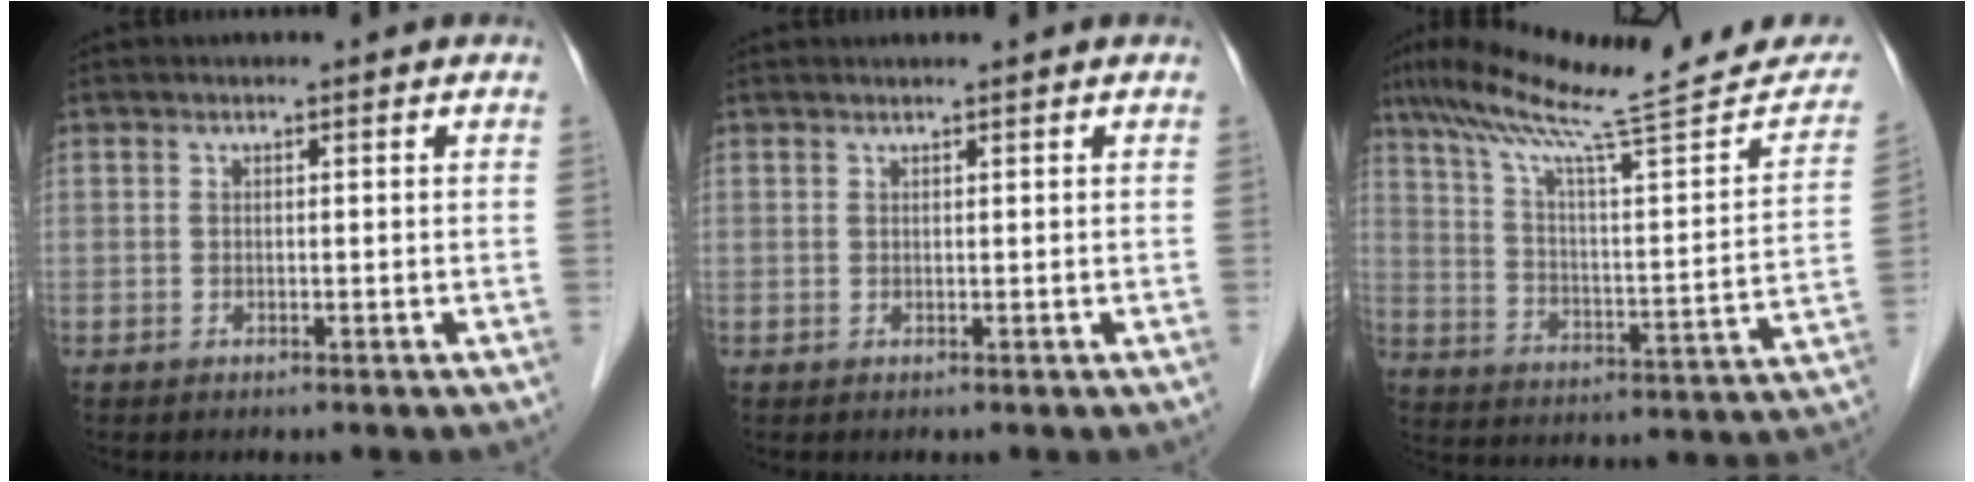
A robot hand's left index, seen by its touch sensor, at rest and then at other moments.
{"total": 1.2, "force": [1.2, -0.1, 0.4], "torque": [-0.006, 0.013, 0.024]}
{"total": 25.8, "force": [21.5, 2.8, 14.1], "torque": [-0.218, 0.000, 0.302]}